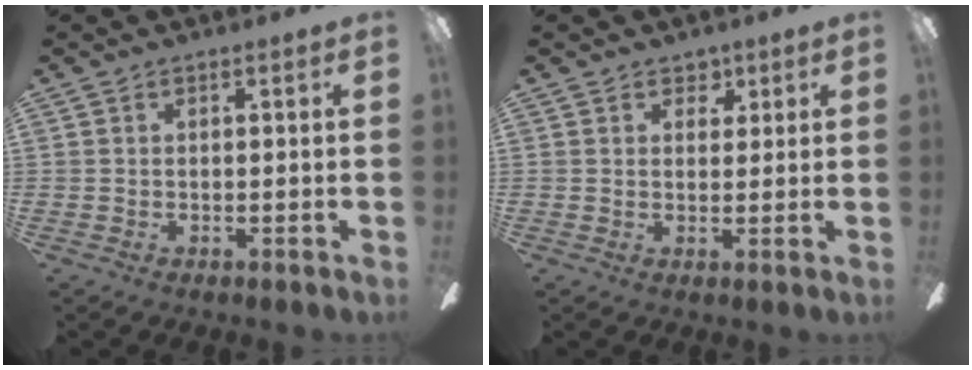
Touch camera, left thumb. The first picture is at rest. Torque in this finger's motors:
{"motor_torque": [-0.24, -0.20, -0.15, -0.20, 0.06]}